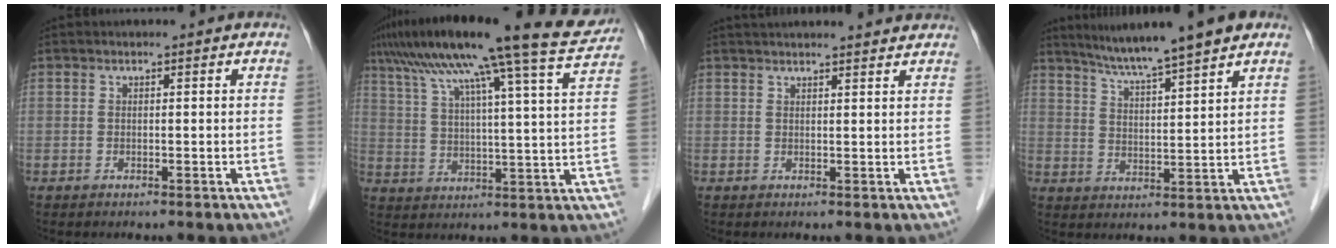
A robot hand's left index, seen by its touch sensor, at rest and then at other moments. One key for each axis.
{"total": 22.0, "fx": 17.9, "fy": -0.5, "fz": 12.8, "tx": -0.215, "ty": -0.002, "tz": 0.246}
{"total": 11.5, "fx": 10.9, "fy": 1.3, "fz": 3.5, "tx": -0.042, "ty": 0.031, "tz": 0.131}
{"total": 10.2, "fx": 8.5, "fy": -0.6, "fz": 5.7, "tx": -0.095, "ty": 0.016, "tz": 0.133}